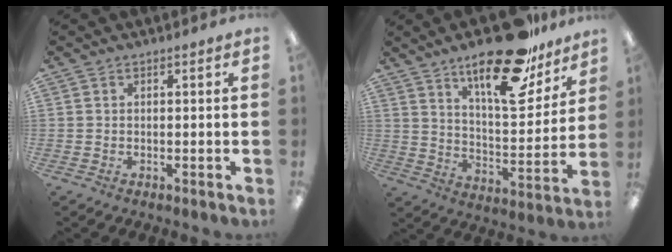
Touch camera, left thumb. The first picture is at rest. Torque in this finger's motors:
{"motor_torque": [0.35, 0.32, 1.00, -1.78, 0.10]}